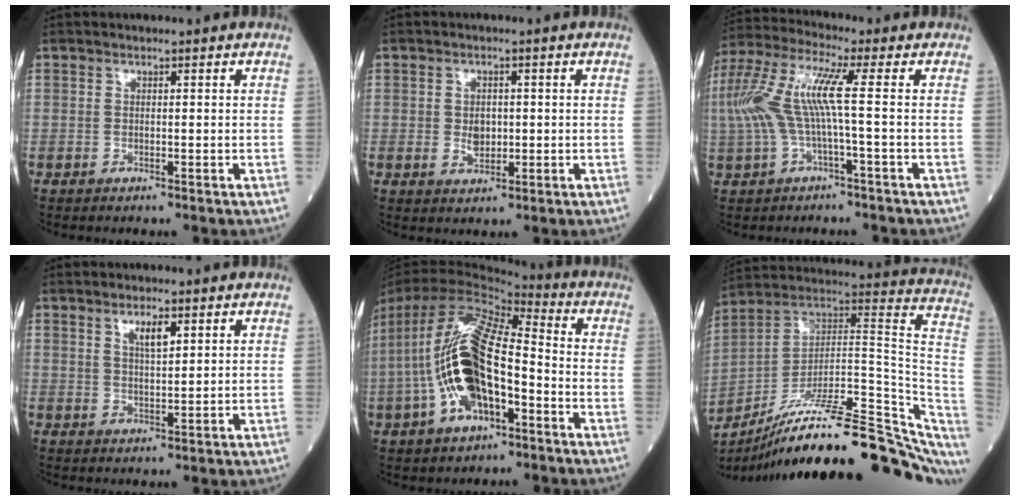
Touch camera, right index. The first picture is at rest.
{"total": 2.9, "force": [-0.1, 2.1, 2.0], "torque": [-0.033, -0.001, 0.004]}
{"total": 9.8, "force": [-0.3, 0.7, 9.7], "torque": [-0.224, 0.035, -0.009]}
{"total": 3.3, "force": [1.8, 0.9, 2.7], "torque": [-0.050, 0.002, 0.032]}
{"total": 19.5, "force": [-3.8, 7.6, 17.5], "torque": [-0.389, 0.008, -0.065]}
{"total": 28.9, "force": [-19.4, 5.9, 20.5], "torque": [-0.234, 0.031, -0.298]}